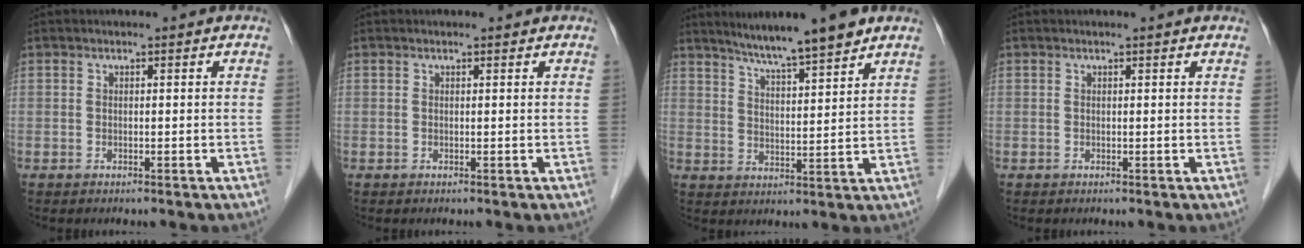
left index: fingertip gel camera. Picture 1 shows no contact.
{"total": 0.9, "force": [0.9, 0.3, 0.2], "torque": [-0.010, 0.007, 0.011]}
{"total": 9.9, "force": [8.1, -0.2, 5.7], "torque": [-0.091, 0.009, 0.129]}
{"total": 1.5, "force": [1.4, 0.2, 0.3], "torque": [-0.014, 0.008, 0.013]}